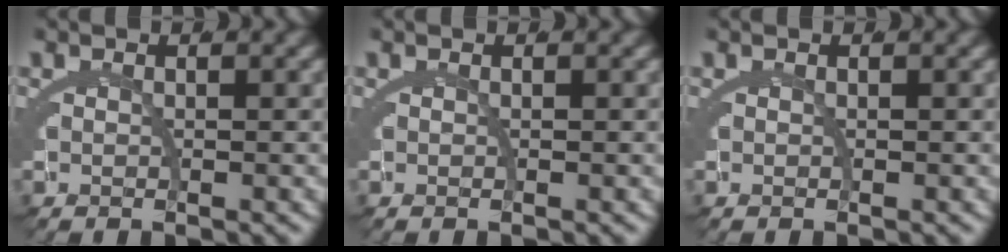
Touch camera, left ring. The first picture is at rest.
{"total": 0.0}
{"total": 0.0}